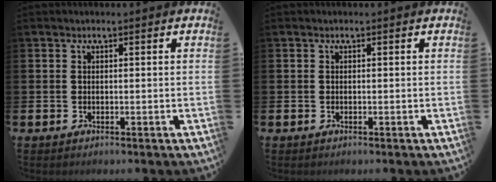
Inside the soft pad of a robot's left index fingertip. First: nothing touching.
{"total": 0.0}